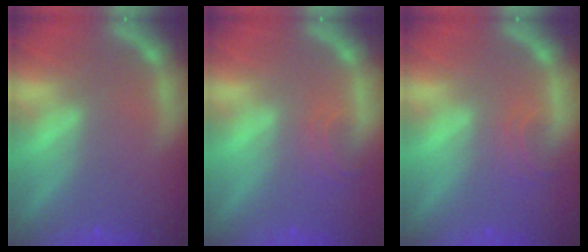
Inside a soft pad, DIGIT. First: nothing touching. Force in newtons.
{"total": 1.9}
{"total": 1.9}